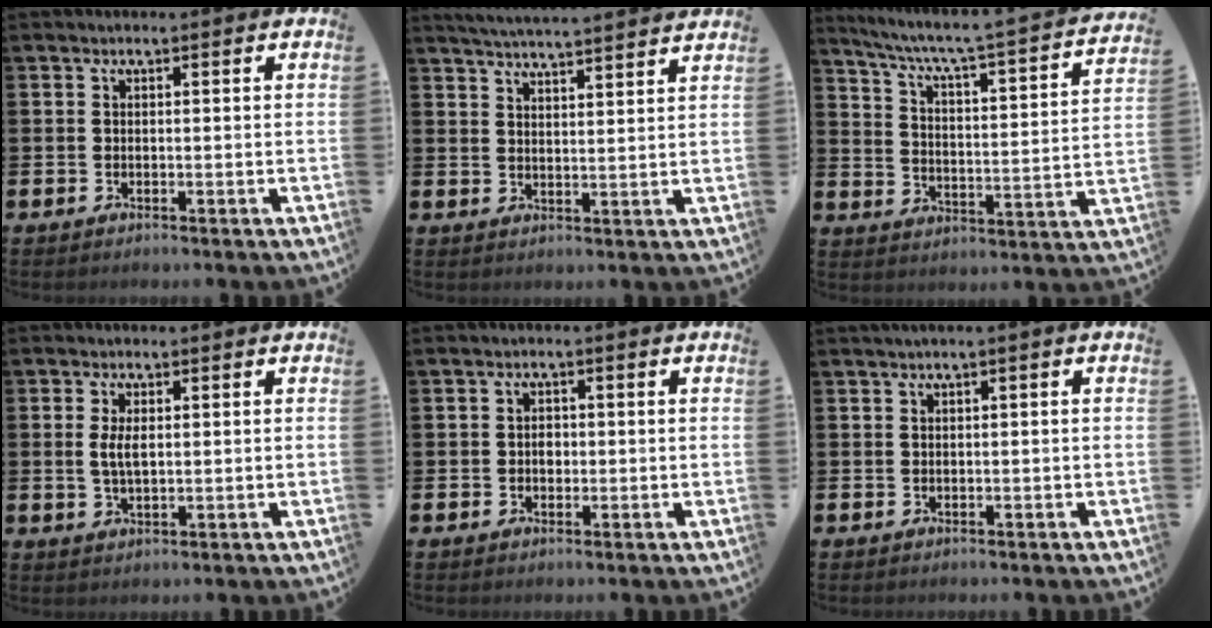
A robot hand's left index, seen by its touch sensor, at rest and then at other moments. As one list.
[{"total": 4.9, "force": [4.8, -0.7, 0.5], "torque": [-0.017, -0.036, 0.083]}, {"total": 5.1, "force": [4.4, 0.1, 2.6], "torque": [-0.072, -0.048, 0.062]}, {"total": 3.0, "force": [0.6, 1.2, 2.6], "torque": [-0.039, 0.001, 0.004]}, {"total": 1.6, "force": [-0.1, 1.3, 0.9], "torque": [0.005, 0.000, -0.010]}, {"total": 0.7, "force": [0.2, -0.1, 0.7], "torque": [-0.013, 0.002, 0.003]}]